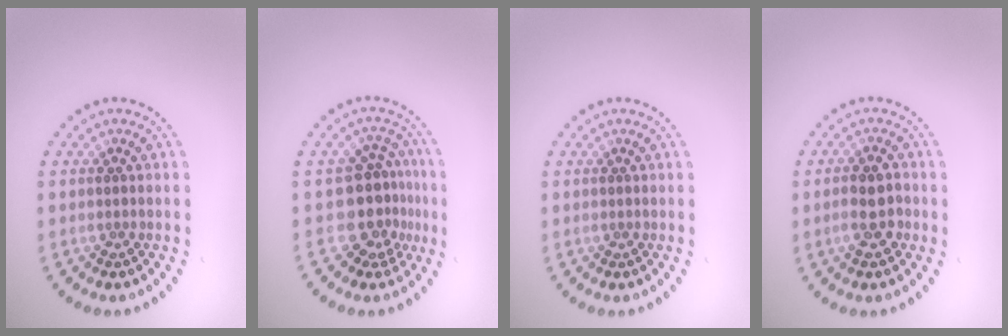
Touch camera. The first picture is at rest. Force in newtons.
{"total": 4.1, "press": 3.3, "slide": 2.4}
{"total": 0.0}
{"total": 2.8, "press": 2.7, "slide": 0.6}